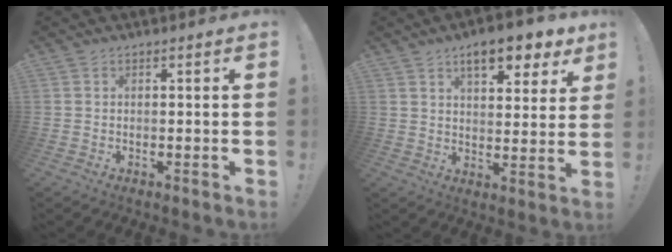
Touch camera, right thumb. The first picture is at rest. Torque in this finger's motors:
{"motor_torque": [-0.43, 1.19, 0.85, 0.33, 0.08]}